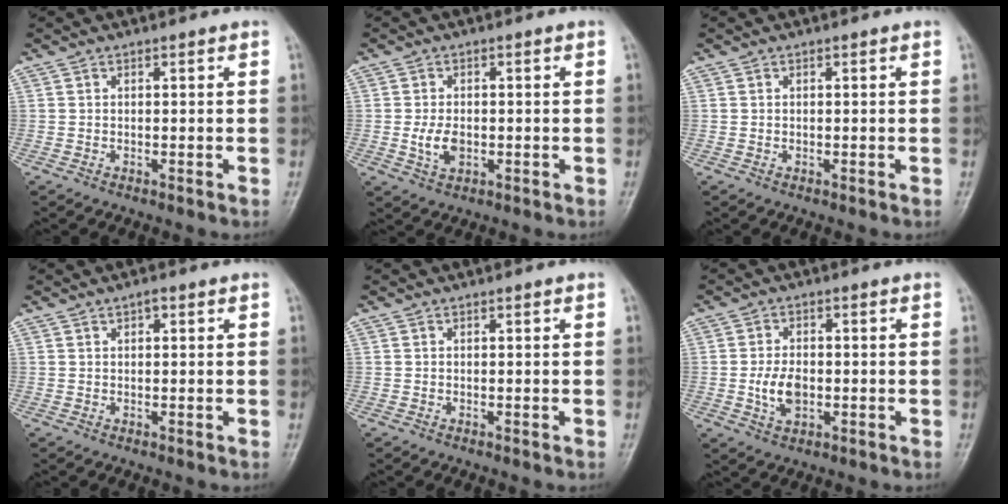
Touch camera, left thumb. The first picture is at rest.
{"total": 4.7, "force": [-0.7, 3.0, 3.5], "torque": [-0.059, -0.003, -0.007]}
{"total": 0.0}
{"total": 1.4, "force": [0.7, 0.7, 1.0], "torque": [-0.011, 0.001, 0.008]}
{"total": 0.0}
{"total": 5.5, "force": [-1.0, 3.5, 4.2], "torque": [-0.071, 0.002, -0.015]}